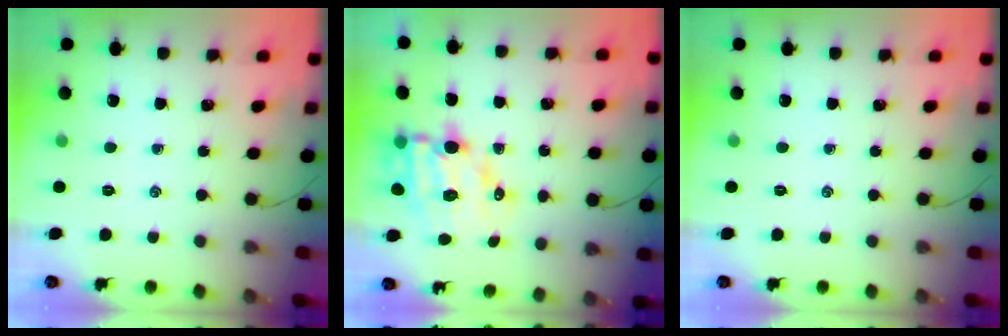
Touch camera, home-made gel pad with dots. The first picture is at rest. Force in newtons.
{"total": 12.0, "press": 11.5, "slide": 3.1}
{"total": 0.0}